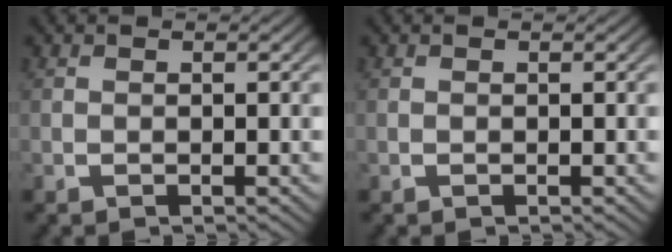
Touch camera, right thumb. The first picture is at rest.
{"total": 0.0}